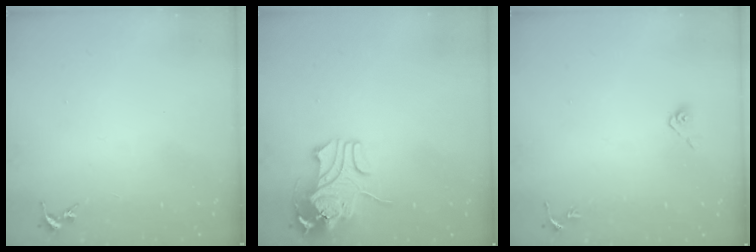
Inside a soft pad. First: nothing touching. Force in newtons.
{"total": 10.6, "press": 10.6, "slide": 0.8}
{"total": 5.0, "press": 4.4, "slide": 2.3}